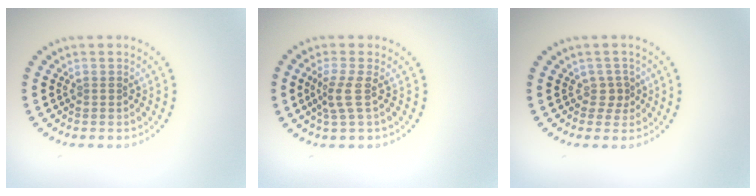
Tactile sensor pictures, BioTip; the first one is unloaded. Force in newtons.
{"total": 2.3, "press": 1.6, "slide": 1.6}
{"total": 1.3, "press": 1.0, "slide": 0.8}